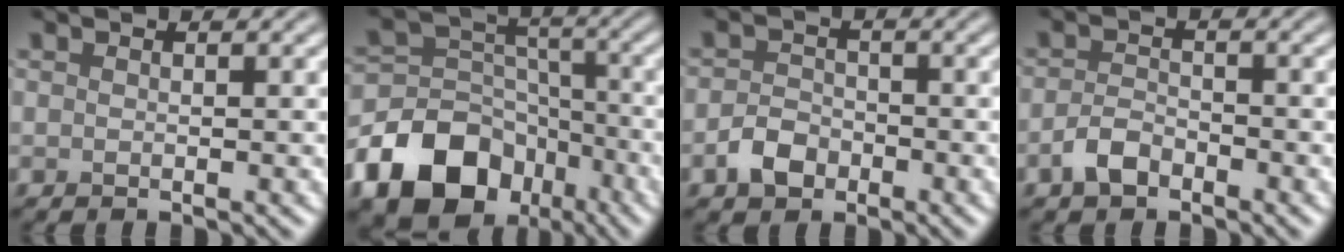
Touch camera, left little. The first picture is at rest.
{"total": 14.7, "force": [-8.4, 10.6, 5.8], "torque": [-0.139, -0.020, -0.155]}
{"total": 2.7, "force": [-1.5, 1.9, 1.2], "torque": [-0.020, 0.006, -0.033]}
{"total": 2.3, "force": [-1.6, 1.2, 1.2], "torque": [-0.025, 0.005, -0.035]}